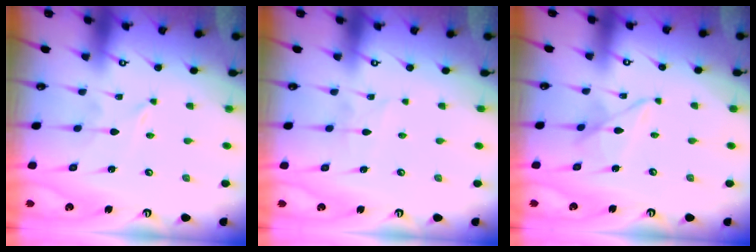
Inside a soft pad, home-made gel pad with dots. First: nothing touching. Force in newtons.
{"total": 2.0, "press": 2.0, "slide": 0.2}
{"total": 6.0, "press": 5.9, "slide": 0.4}